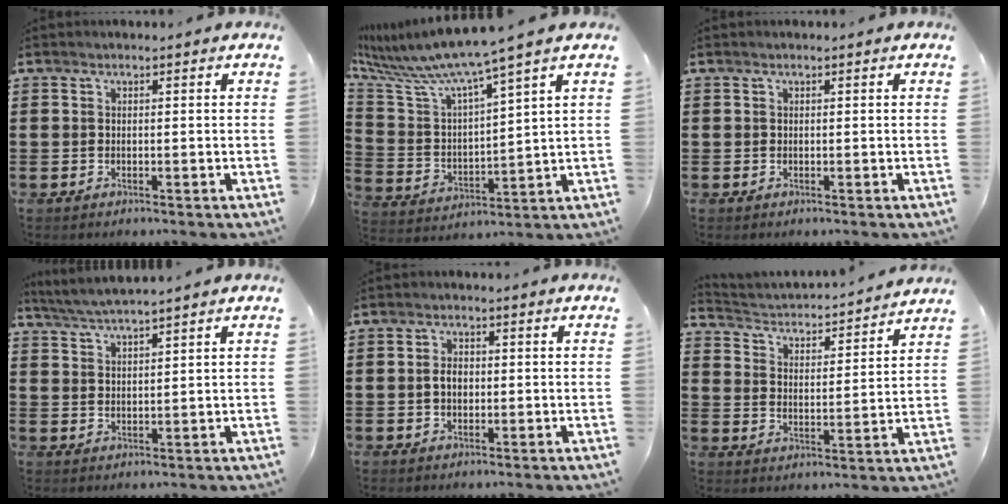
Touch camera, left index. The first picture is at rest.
{"total": 7.5, "force": [6.6, -0.8, 3.6], "torque": [-0.103, -0.054, 0.105]}
{"total": 0.0}
{"total": 3.3, "force": [3.2, -0.5, 0.9], "torque": [-0.027, -0.010, 0.057]}
{"total": 2.7, "force": [0.0, 1.8, 2.0], "torque": [-0.042, 0.006, -0.003]}
{"total": 2.3, "force": [2.3, 0.2, 0.2], "torque": [-0.023, -0.028, 0.029]}